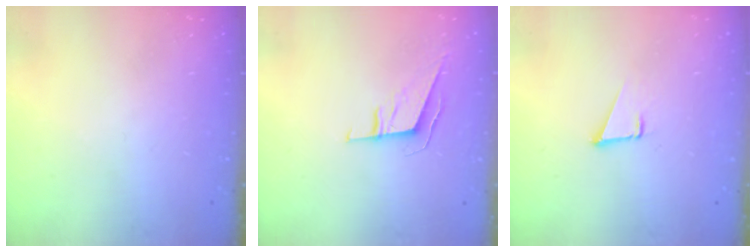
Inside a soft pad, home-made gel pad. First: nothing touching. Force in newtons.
{"total": 5.9, "press": 5.7, "slide": 1.3}
{"total": 1.7, "press": 1.7, "slide": 0.1}